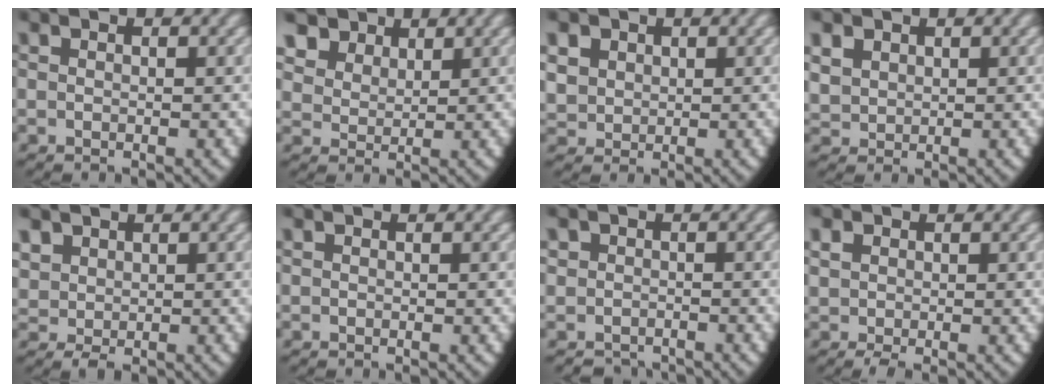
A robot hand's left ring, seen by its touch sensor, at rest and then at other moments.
{"total": 5.7, "force": [3.2, 4.0, 2.5], "torque": [-0.060, -0.004, 0.058]}
{"total": 3.9, "force": [1.1, 3.4, 1.5], "torque": [-0.049, -0.008, 0.031]}
{"total": 2.9, "force": [1.2, 2.4, 1.1], "torque": [-0.040, -0.009, 0.036]}
{"total": 2.8, "force": [0.7, 2.4, 1.3], "torque": [-0.041, -0.017, 0.027]}
{"total": 0.0}
{"total": 3.0, "force": [-2.0, 2.2, 0.2], "torque": [-0.006, -0.012, -0.033]}
{"total": 1.7, "force": [0.0, 1.3, 1.0], "torque": [-0.030, -0.013, 0.012]}